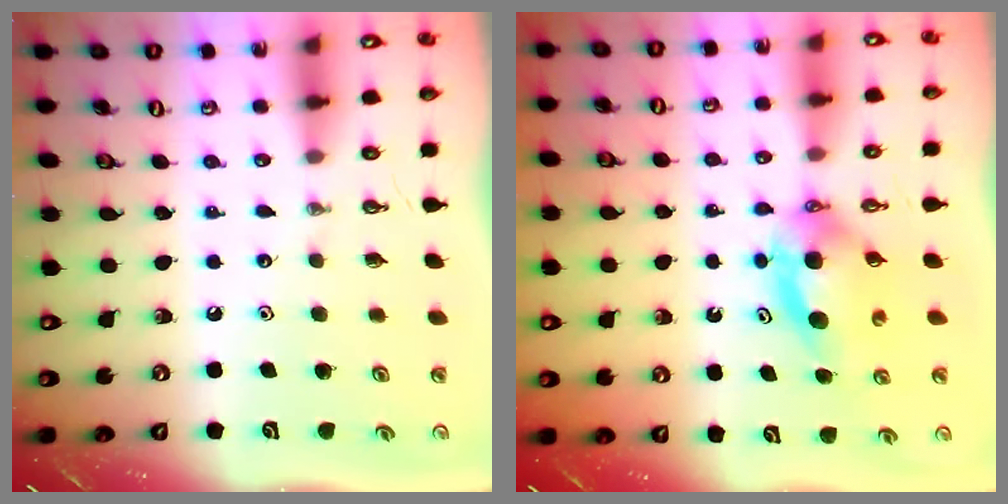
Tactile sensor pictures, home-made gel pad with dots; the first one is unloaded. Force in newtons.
{"total": 5.8, "press": 5.6, "slide": 1.5}